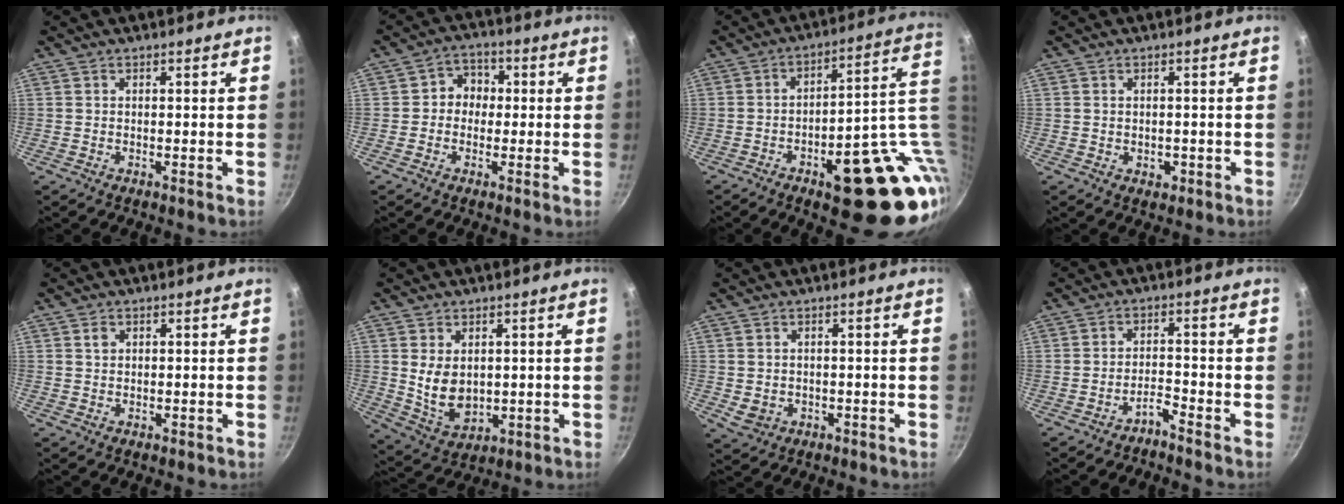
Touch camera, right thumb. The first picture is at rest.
{"total": 5.3, "force": [0.0, 4.7, 2.3], "torque": [0.000, 0.013, -0.014]}
{"total": 24.4, "force": [-3.4, 10.5, 21.8], "torque": [-0.217, 0.013, -0.024]}
{"total": 1.8, "force": [-0.4, 1.3, 1.2], "torque": [-0.014, 0.000, -0.002]}
{"total": 1.6, "force": [0.6, 1.2, 0.8], "torque": [-0.007, -0.001, 0.010]}
{"total": 8.5, "force": [1.2, 5.7, 6.1], "torque": [-0.097, -0.020, 0.043]}
{"total": 3.0, "force": [-0.2, 2.6, 1.4], "torque": [-0.021, 0.003, 0.006]}
{"total": 2.6, "force": [-2.4, 0.3, 0.9], "torque": [-0.016, 0.026, -0.044]}